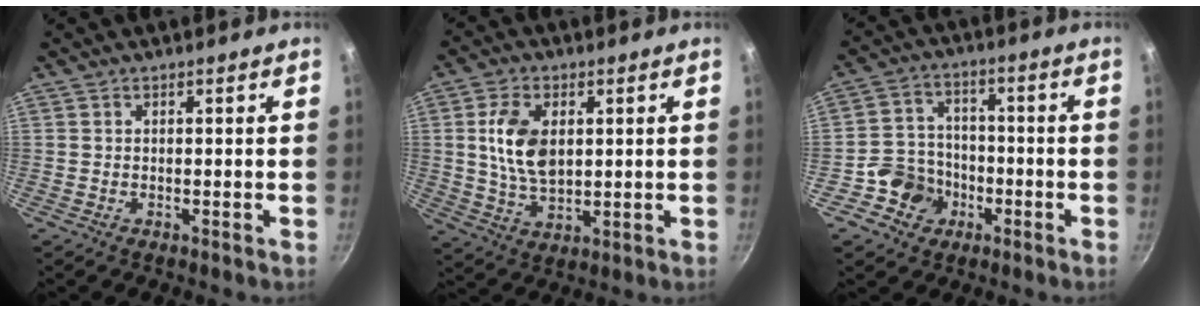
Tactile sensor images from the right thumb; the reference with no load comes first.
{"total": 10.6, "force": [2.0, 6.5, 8.1], "torque": [-0.142, -0.009, 0.040]}
{"total": 8.5, "force": [-3.6, 7.4, 2.3], "torque": [-0.014, 0.039, -0.071]}